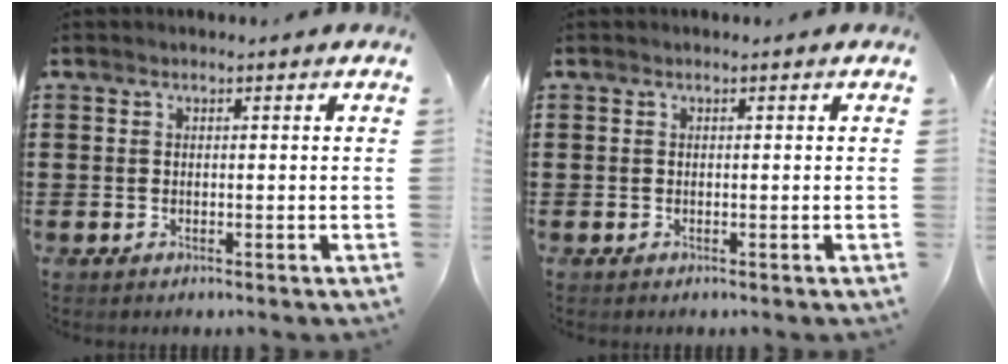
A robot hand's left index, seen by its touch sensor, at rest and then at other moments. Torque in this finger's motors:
{"motor_torque": [-0.02, 0.01, 0.00, 0.00]}